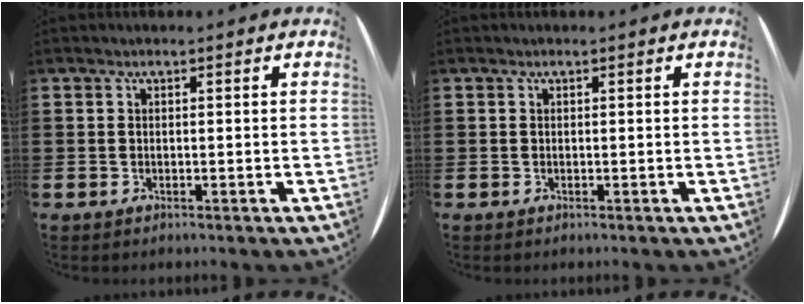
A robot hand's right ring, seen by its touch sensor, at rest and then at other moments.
{"total": 0.0}